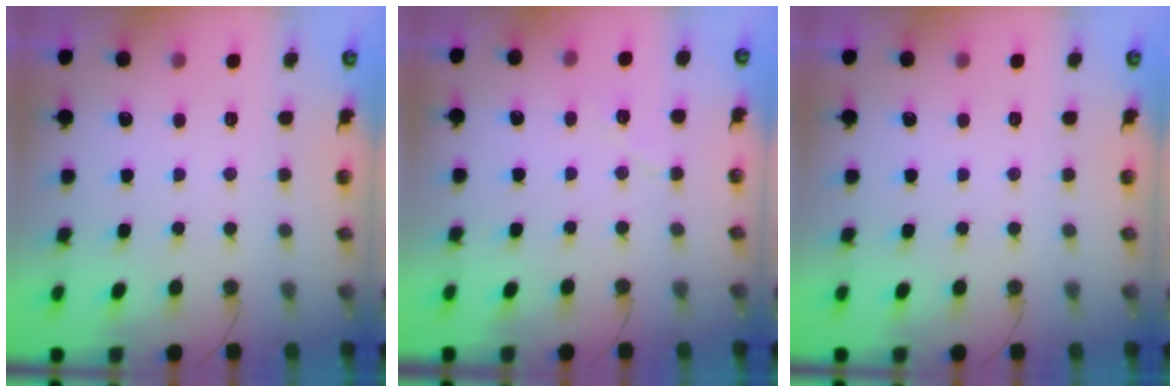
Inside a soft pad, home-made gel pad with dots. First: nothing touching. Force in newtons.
{"total": 5.6, "press": 5.0, "slide": 2.4}
{"total": 0.0}